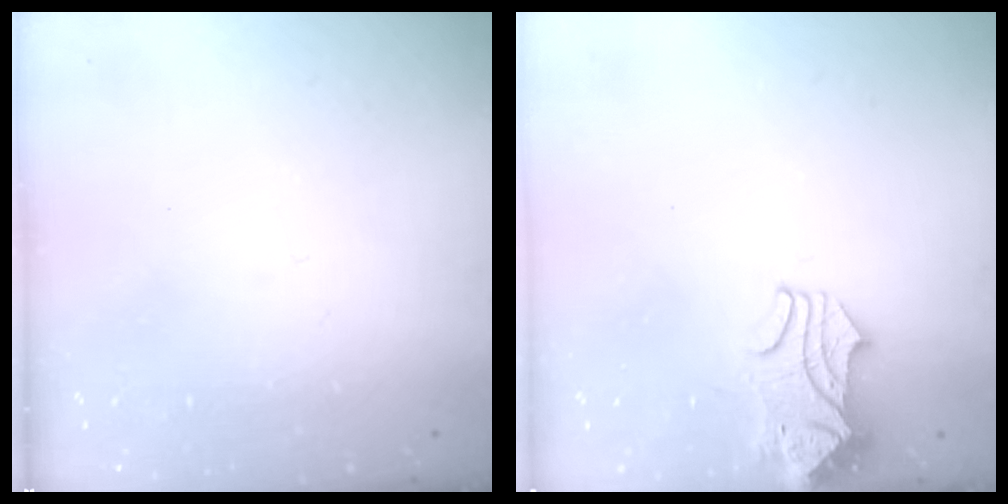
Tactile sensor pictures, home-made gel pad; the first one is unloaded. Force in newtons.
{"total": 2.1, "press": 2.0, "slide": 0.5}